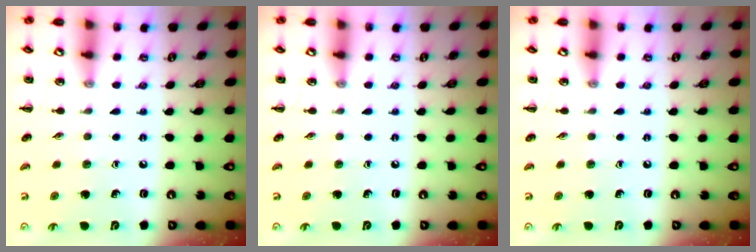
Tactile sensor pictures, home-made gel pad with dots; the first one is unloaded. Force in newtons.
{"total": 0.0}
{"total": 0.0}